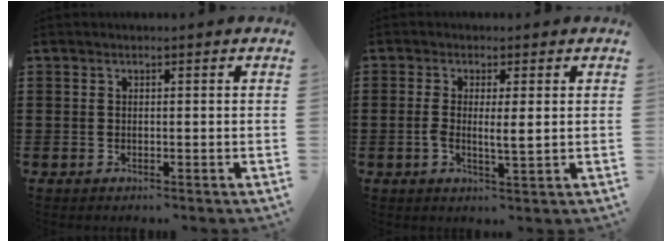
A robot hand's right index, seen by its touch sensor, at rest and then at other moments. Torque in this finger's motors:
{"motor_torque": [-0.09, 0.06, -0.01, 0.01]}